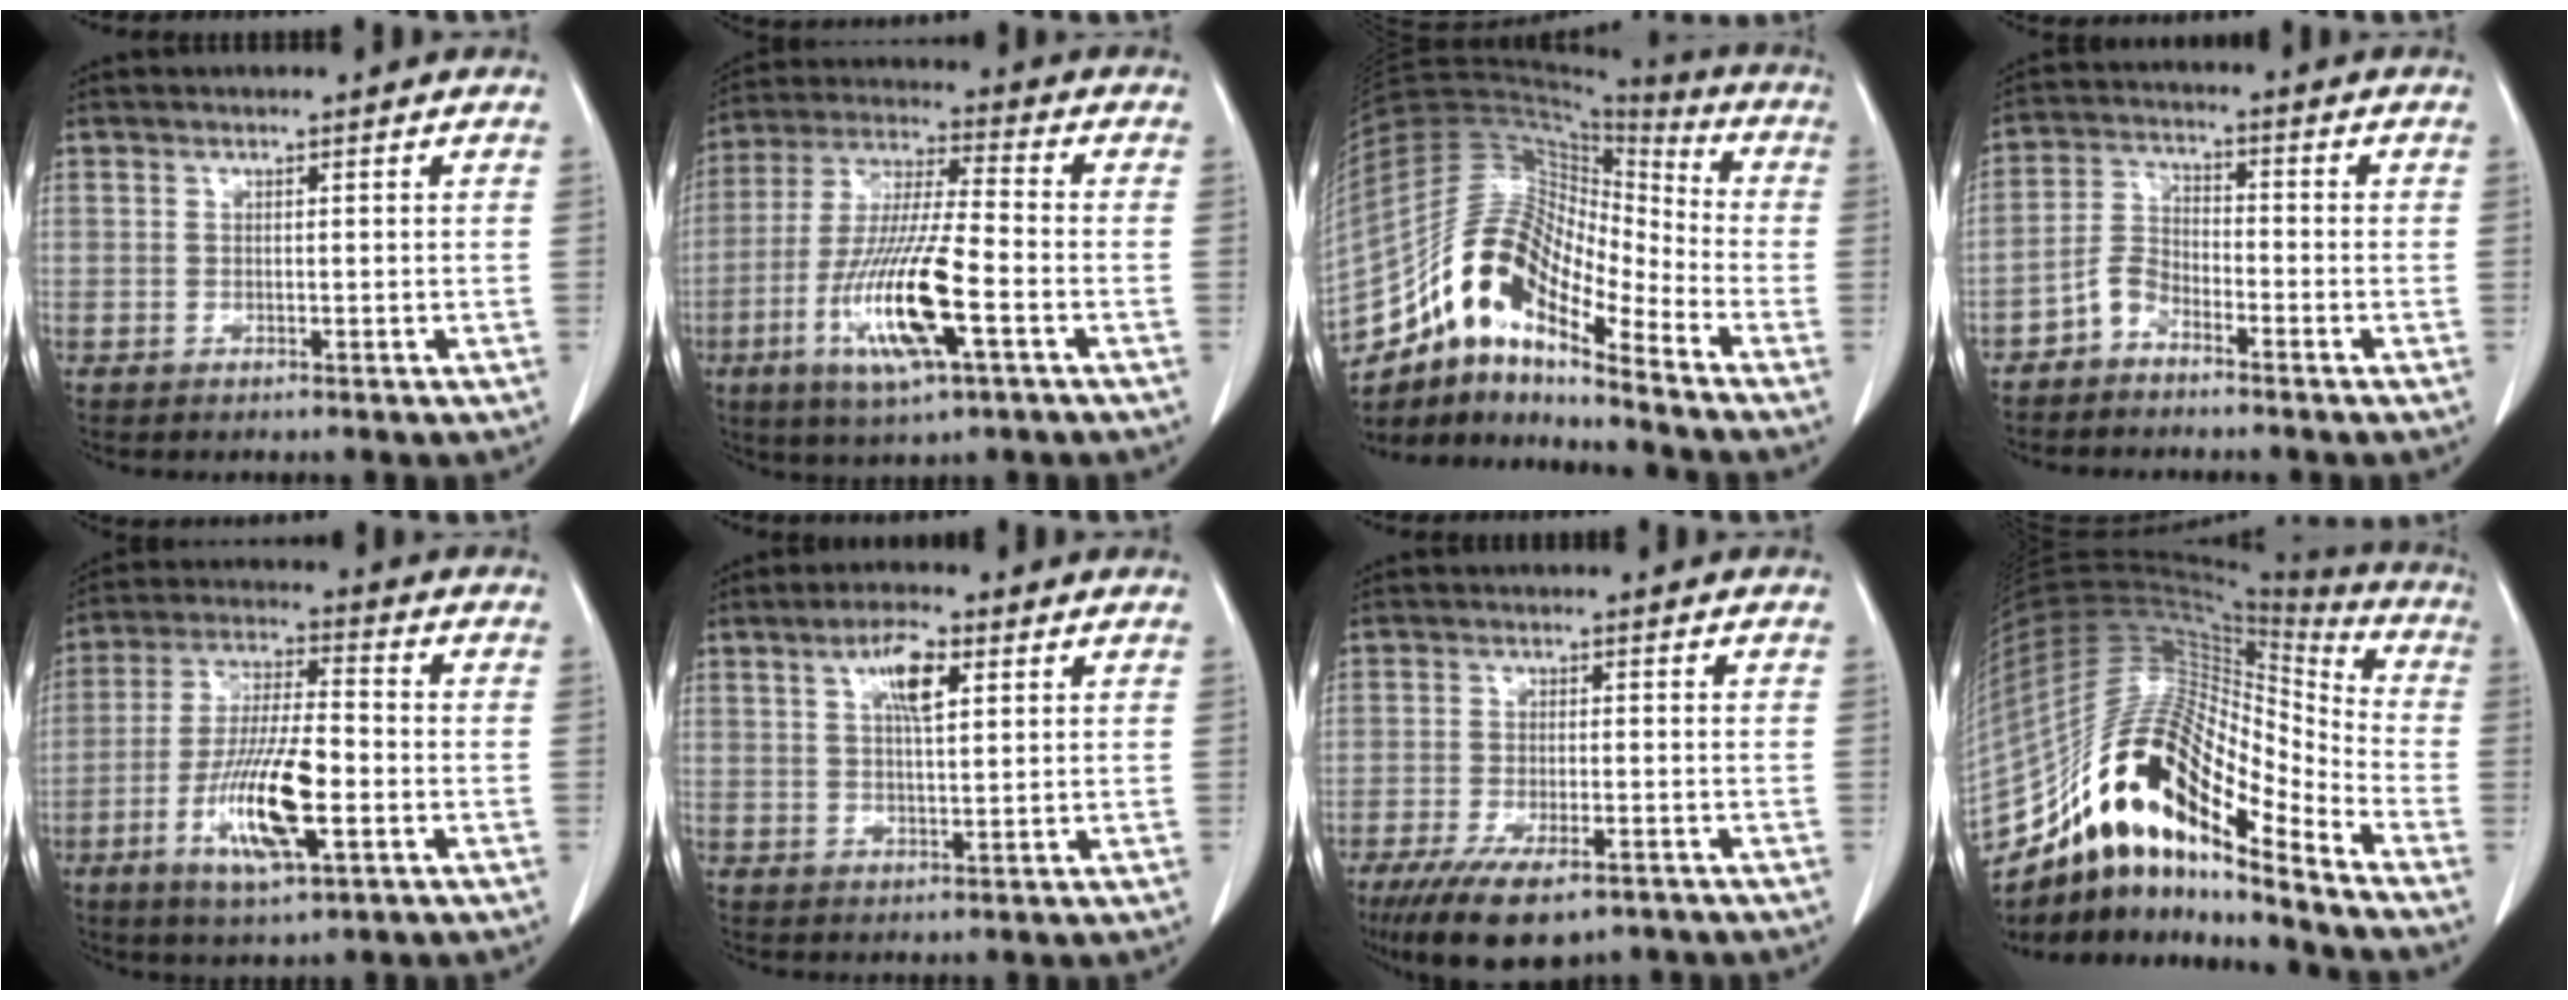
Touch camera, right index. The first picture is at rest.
{"total": 15.5, "force": [-5.4, 1.7, 14.4], "torque": [-0.294, -0.017, -0.098]}
{"total": 15.6, "force": [-10.5, 4.8, 10.6], "torque": [-0.190, 0.049, -0.185]}
{"total": 4.2, "force": [-3.2, 2.0, 1.8], "torque": [-0.037, 0.006, -0.069]}
{"total": 13.3, "force": [-4.4, 2.7, 12.3], "torque": [-0.241, -0.009, -0.077]}
{"total": 5.6, "force": [2.3, 1.4, 5.0], "torque": [-0.092, 0.005, 0.039]}
{"total": 11.0, "force": [-7.5, 3.7, 7.2], "torque": [-0.118, -0.016, -0.115]}
{"total": 23.5, "force": [-15.5, 6.3, 16.5], "torque": [-0.326, 0.027, -0.275]}